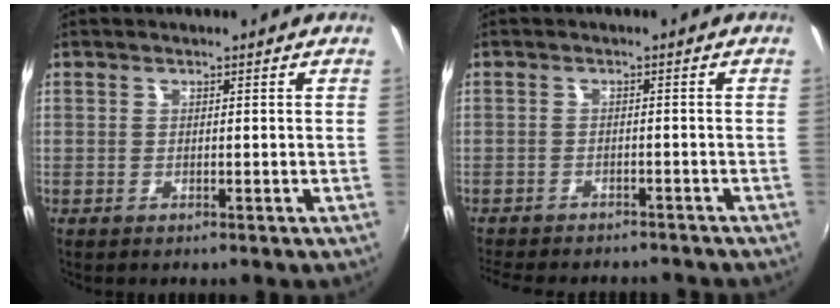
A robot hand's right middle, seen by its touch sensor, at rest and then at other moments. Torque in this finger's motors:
{"motor_torque": [0.99, -1.15, 0.13, 0.08]}